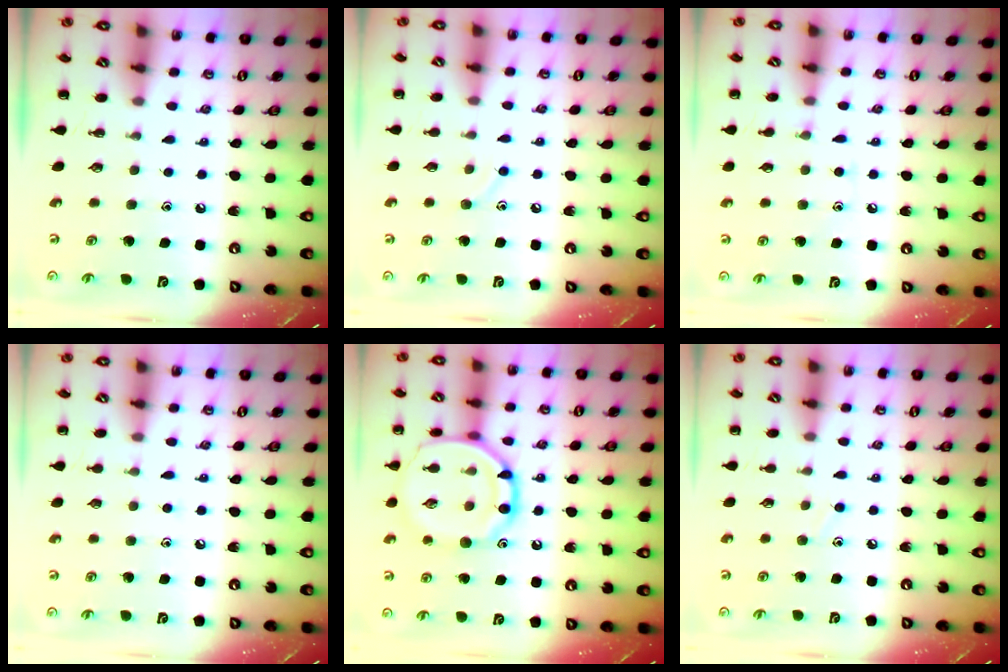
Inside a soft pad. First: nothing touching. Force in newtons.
{"total": 6.0, "press": 5.7, "slide": 2.0}
{"total": 6.7, "press": 6.4, "slide": 2.0}
{"total": 4.0, "press": 3.7, "slide": 1.5}
{"total": 15.9, "press": 15.8, "slide": 1.3}
{"total": 6.6, "press": 6.1, "slide": 2.4}